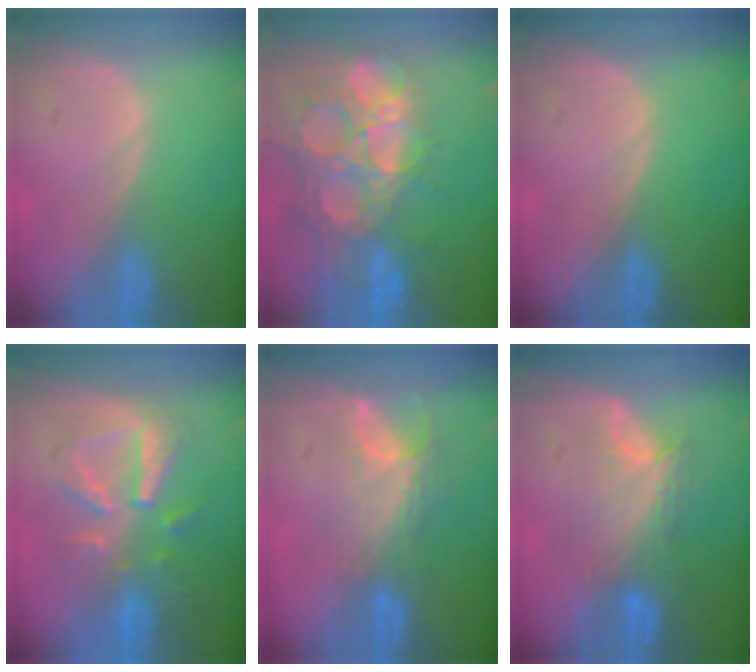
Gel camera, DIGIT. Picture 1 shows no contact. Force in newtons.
{"total": 14.8, "press": 12.3, "slide": 8.3}
{"total": 0.0}
{"total": 7.9, "press": 7.9, "slide": 0.4}
{"total": 7.9, "press": 6.6, "slide": 4.4}
{"total": 7.8, "press": 7.4, "slide": 2.4}